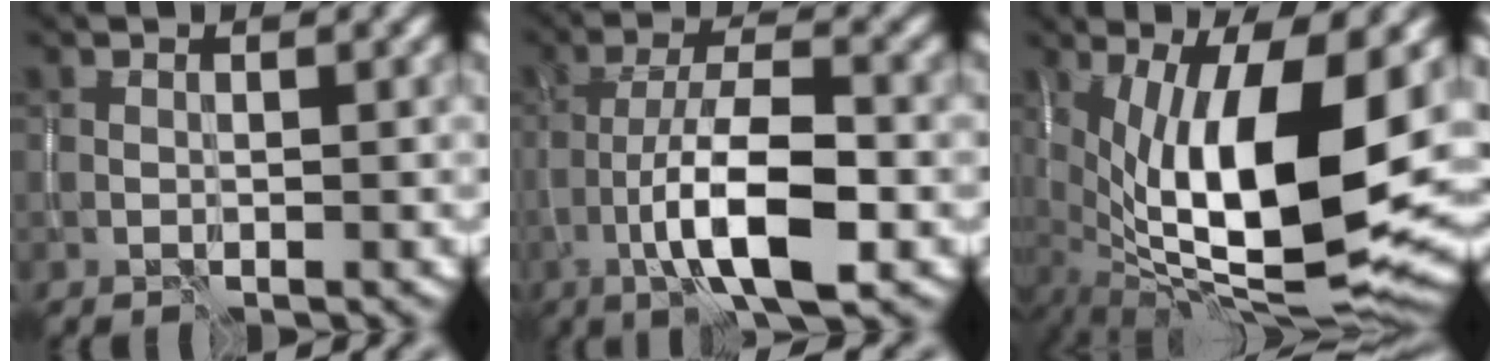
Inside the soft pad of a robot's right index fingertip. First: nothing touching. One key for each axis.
{"total": 8.7, "fx": -3.5, "fy": 2.5, "fz": 7.6, "tx": -0.127, "ty": 0.009, "tz": -0.067}
{"total": 15.4, "fx": 0.4, "fy": 5.3, "fz": 14.4, "tx": -0.242, "ty": -0.004, "tz": 0.010}